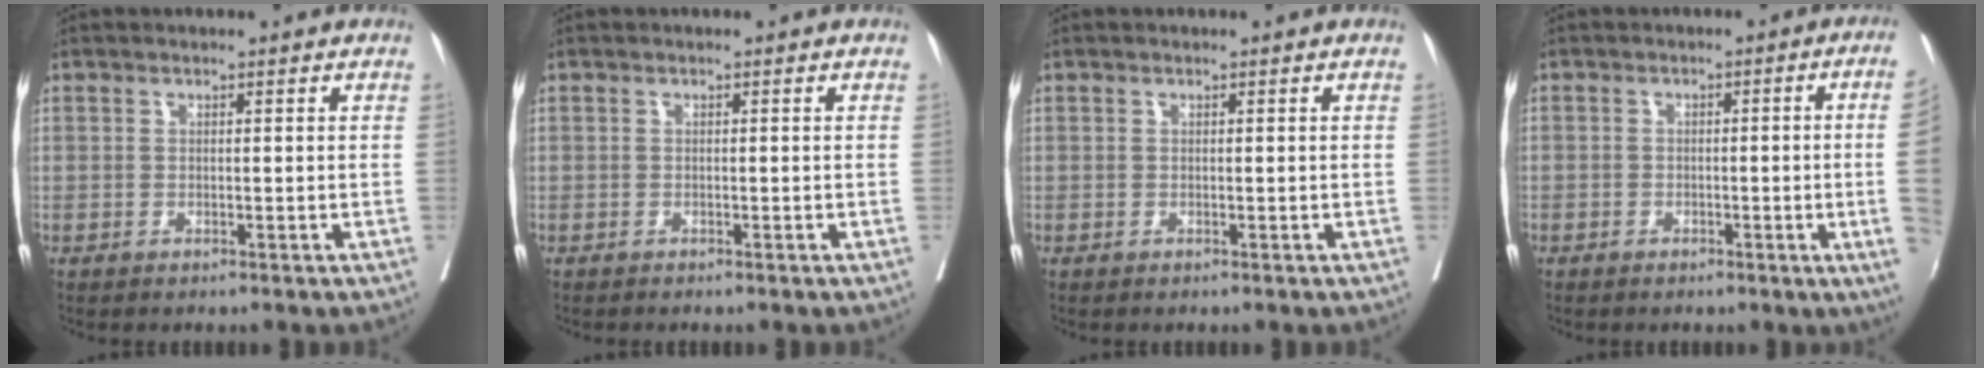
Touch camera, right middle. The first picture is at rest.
{"total": 0.0}
{"total": 0.0}
{"total": 6.6, "force": [-1.2, -0.9, 6.4], "torque": [-0.068, 0.000, -0.020]}